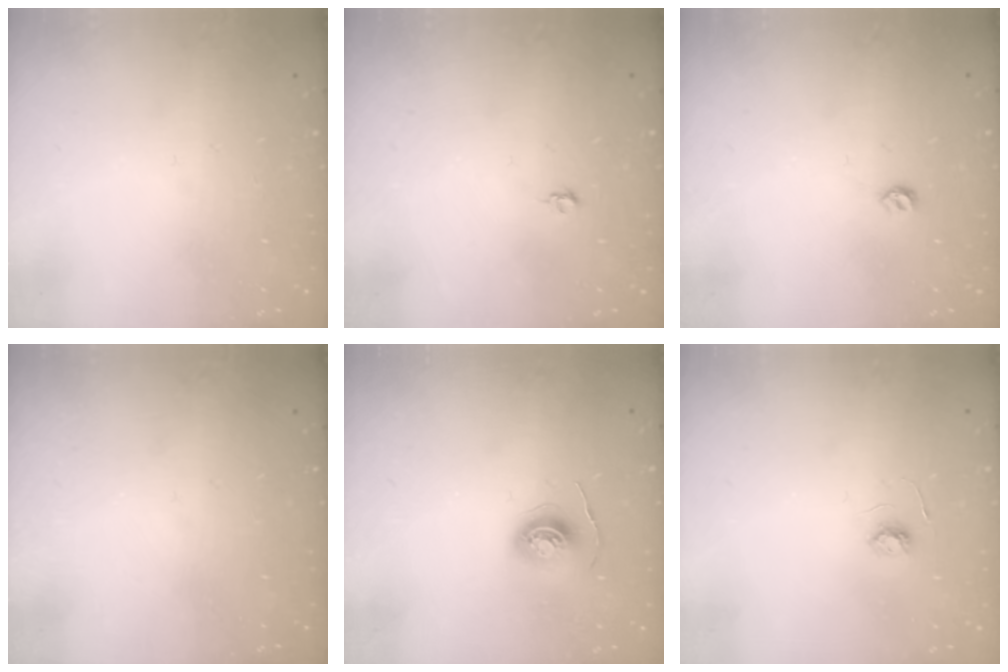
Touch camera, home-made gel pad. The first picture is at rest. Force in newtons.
{"total": 4.0, "press": 3.9, "slide": 0.7}
{"total": 4.2, "press": 4.2, "slide": 0.7}
{"total": 0.0}
{"total": 5.7, "press": 5.7, "slide": 0.5}
{"total": 3.6, "press": 3.6, "slide": 0.5}